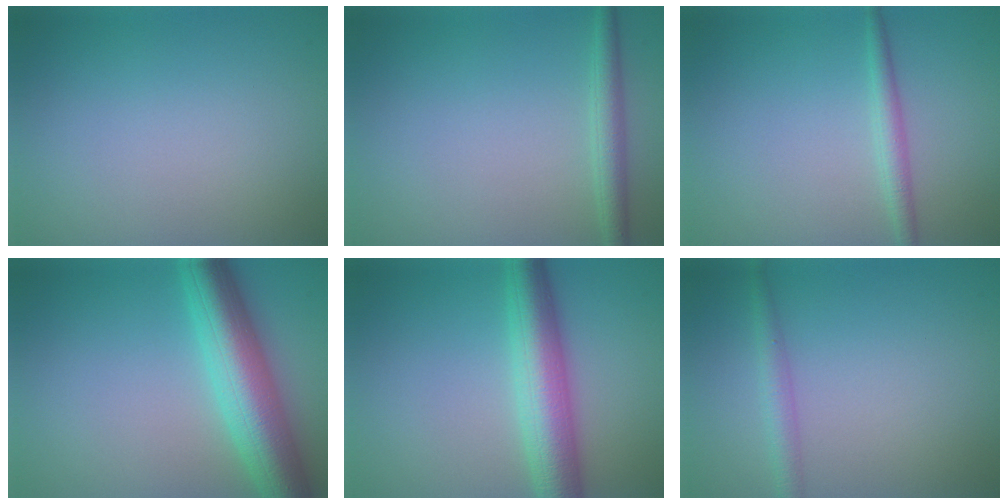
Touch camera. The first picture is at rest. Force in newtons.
{"total": 2.2, "press": 2.2, "slide": 0.1}
{"total": 1.7, "press": 1.7, "slide": 0.1}
{"total": 8.0, "press": 8.0, "slide": 0.2}
{"total": 6.2, "press": 6.2, "slide": 0.1}
{"total": 2.0, "press": 2.0, "slide": 0.0}